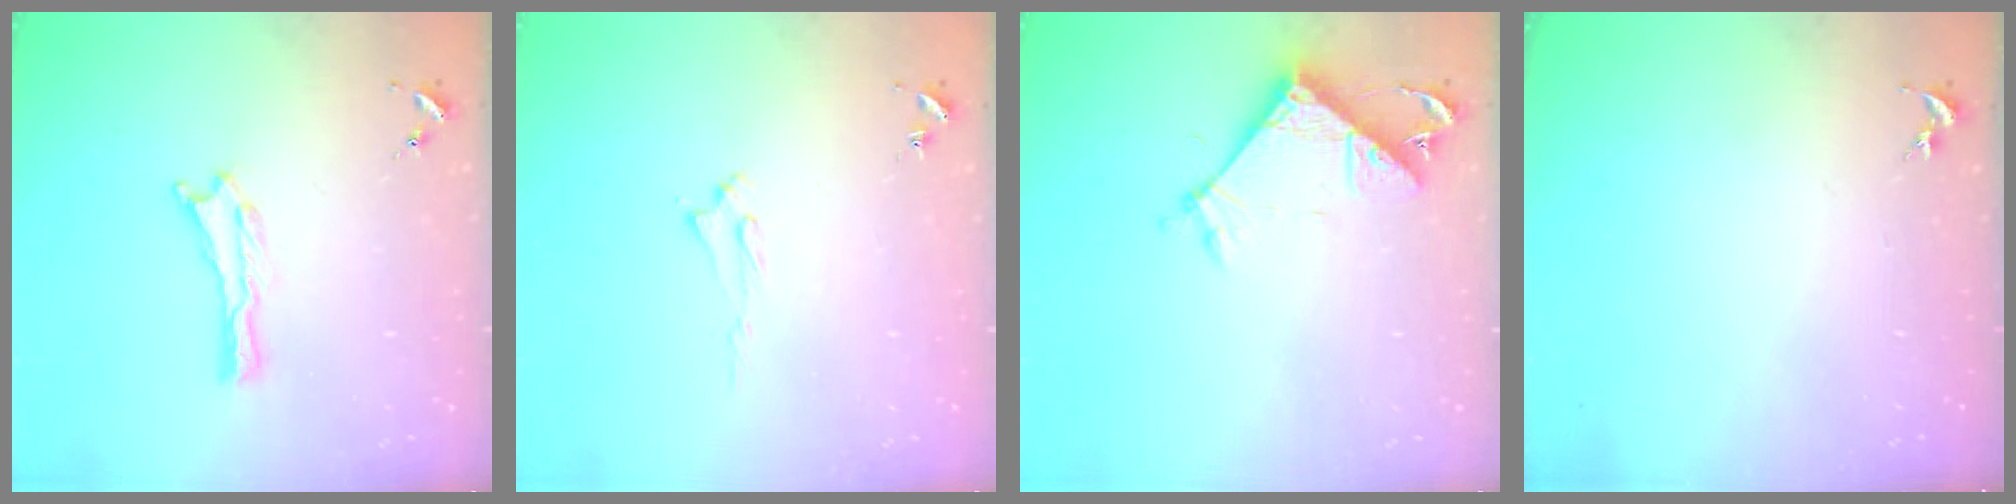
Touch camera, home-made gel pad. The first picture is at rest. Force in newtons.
{"total": 1.9, "press": 1.8, "slide": 0.4}
{"total": 8.7, "press": 8.7, "slide": 0.4}
{"total": 0.0}